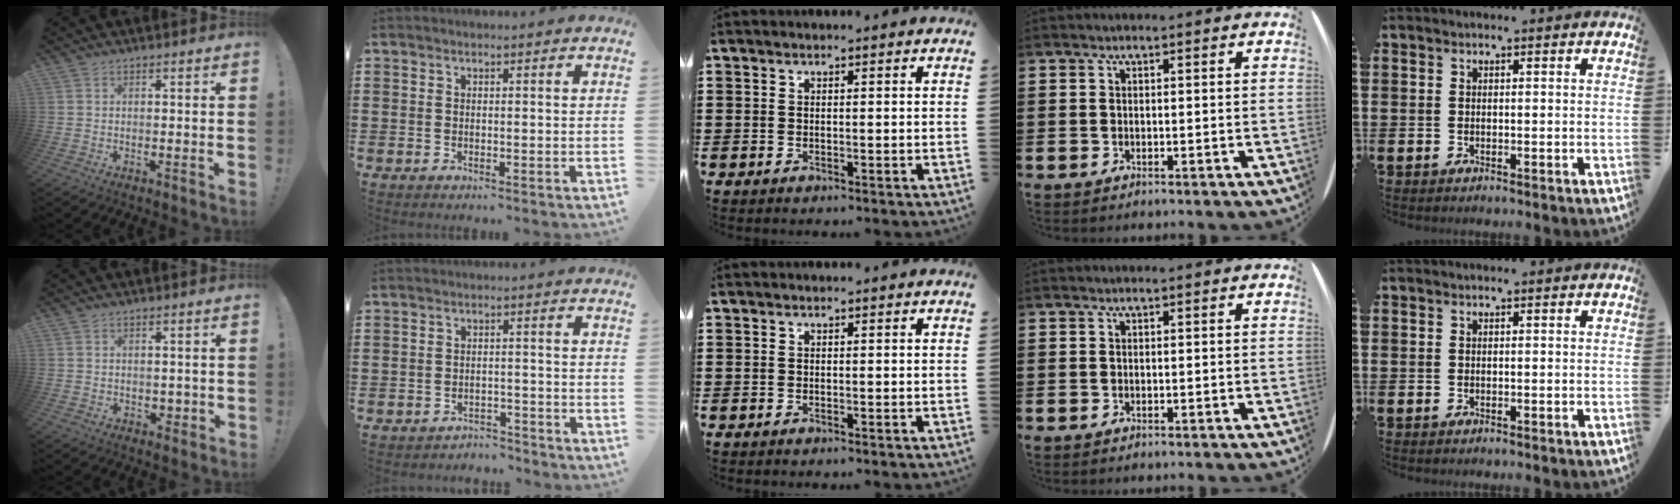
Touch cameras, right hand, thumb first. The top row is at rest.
{"thumb": {"total": 2.1, "force": [0.6, 1.9, 0.7], "torque": [0.001, -0.005, 0.009]}, "index": {"total": 2.4, "force": [-2.4, 0.4, -0.3], "torque": [-0.004, 0.003, -0.054]}}